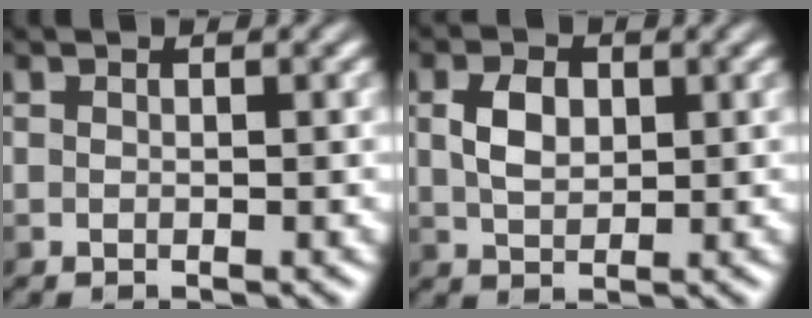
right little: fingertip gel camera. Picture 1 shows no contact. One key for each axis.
{"total": 3.2, "fx": 0.7, "fy": 2.1, "fz": 2.3, "tx": -0.050, "ty": 0.003, "tz": 0.013}